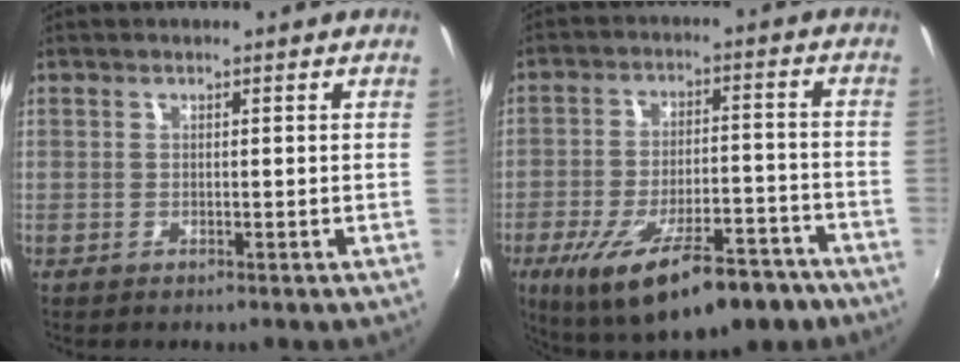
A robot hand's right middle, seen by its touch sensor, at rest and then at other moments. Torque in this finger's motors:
{"motor_torque": [1.43, -0.71, 0.44, 0.21]}